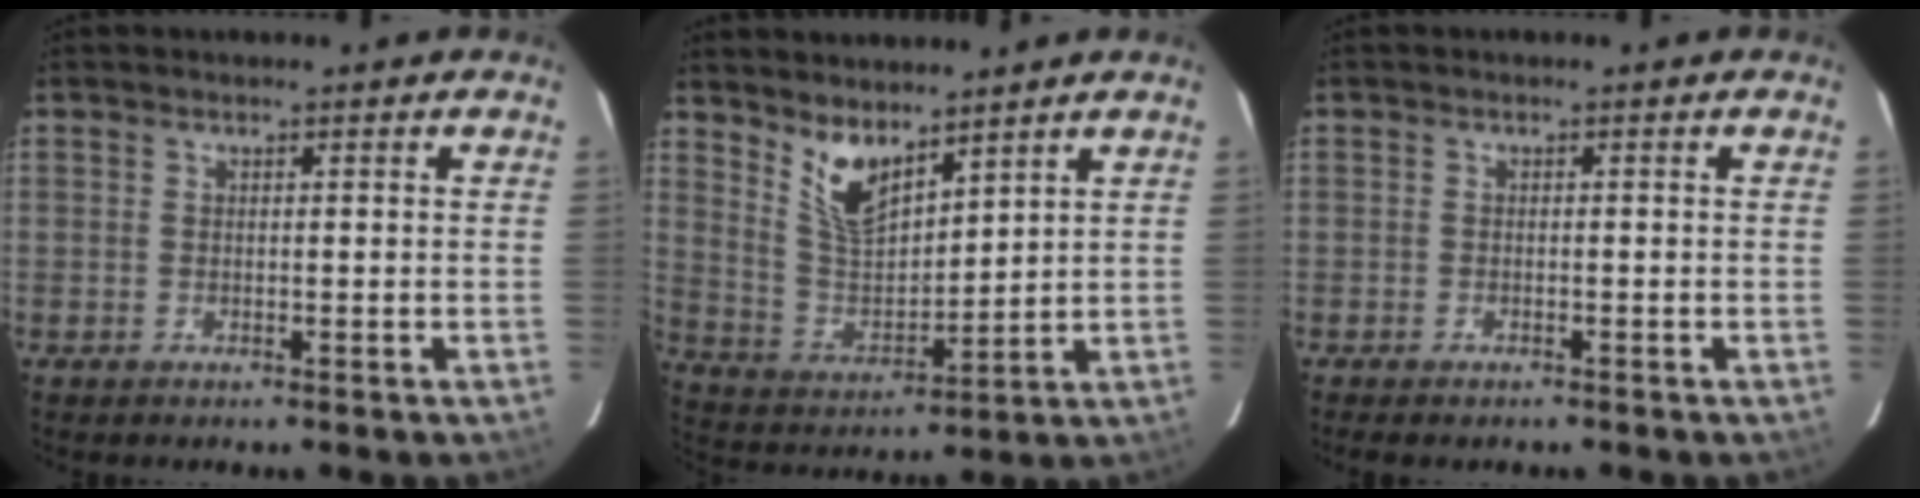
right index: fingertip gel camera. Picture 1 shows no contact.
{"total": 9.0, "force": [6.5, 3.4, 5.3], "torque": [-0.100, -0.007, 0.136]}
{"total": 2.5, "force": [-2.1, 0.8, 1.0], "torque": [-0.026, -0.011, -0.035]}